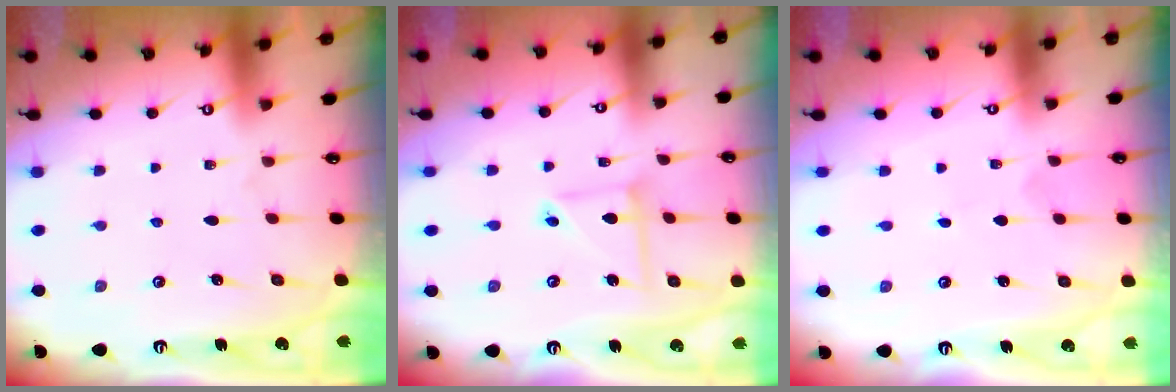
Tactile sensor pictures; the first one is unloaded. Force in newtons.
{"total": 6.3, "press": 6.3, "slide": 0.5}
{"total": 0.0}